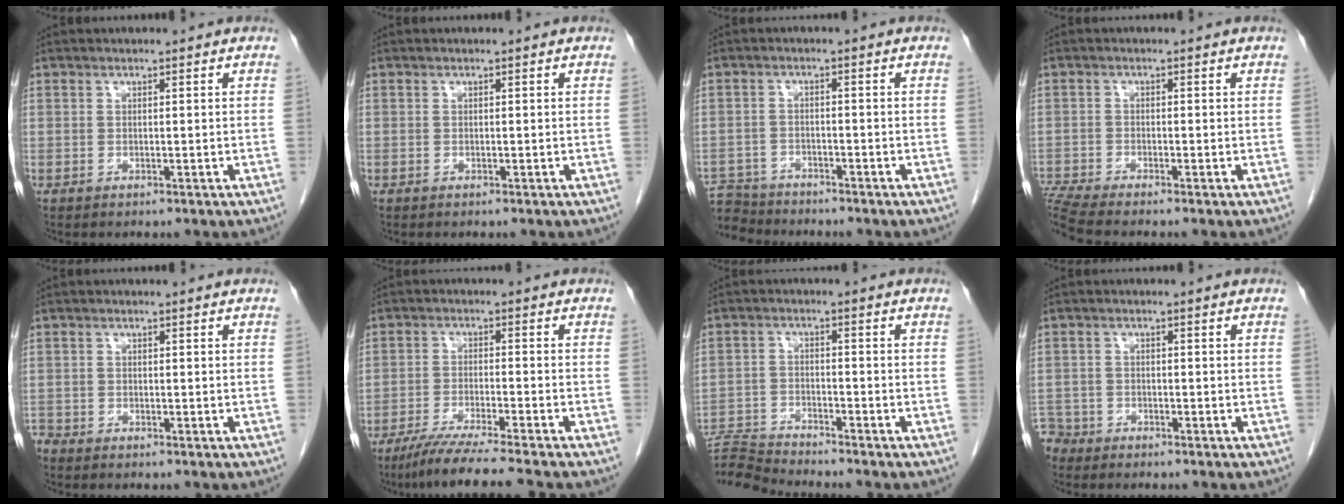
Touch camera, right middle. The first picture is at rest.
{"total": 0.0}
{"total": 6.8, "force": [-6.5, 1.9, 0.0], "torque": [-0.001, 0.001, -0.118]}
{"total": 4.5, "force": [-4.1, -1.2, 1.2], "torque": [-0.033, -0.010, -0.080]}
{"total": 1.2, "force": [-1.2, 0.2, -0.1], "torque": [0.002, -0.002, -0.022]}
{"total": 9.7, "force": [-8.1, -1.6, 5.0], "torque": [-0.066, -0.034, -0.132]}
{"total": 6.3, "force": [-6.1, -1.5, -0.3], "torque": [0.002, -0.005, -0.115]}
{"total": 3.3, "force": [-2.9, 1.3, -0.7], "torque": [0.012, 0.000, -0.060]}